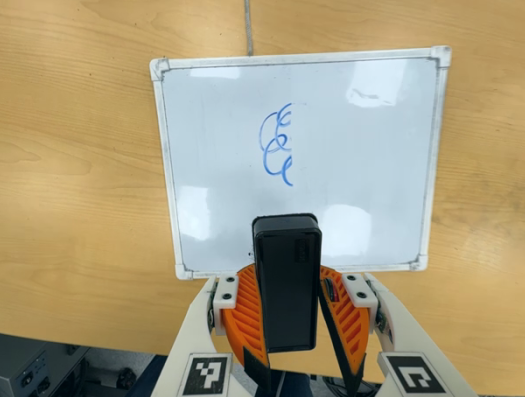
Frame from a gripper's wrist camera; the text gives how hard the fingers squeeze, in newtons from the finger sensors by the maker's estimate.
{"total": 7.6, "left": 8.6, "right": 6.7}